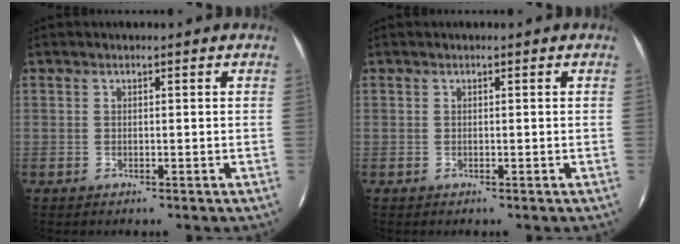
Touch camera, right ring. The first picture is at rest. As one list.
[{"total": 0.0}]